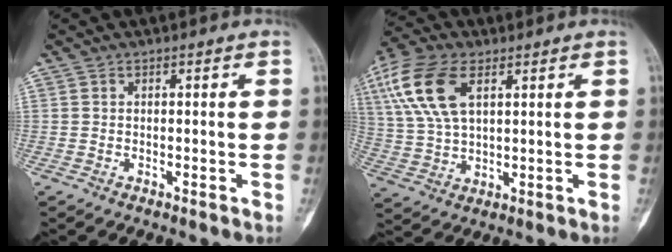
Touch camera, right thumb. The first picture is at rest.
{"total": 13.7, "force": [5.3, 7.1, 10.4], "torque": [-0.224, 0.001, 0.105]}